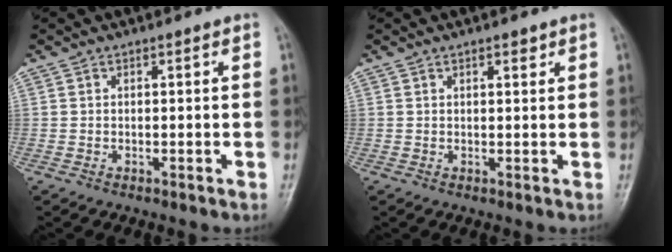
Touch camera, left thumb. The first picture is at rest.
{"total": 1.6, "force": [1.0, 0.7, 1.0], "torque": [-0.008, -0.002, 0.012]}